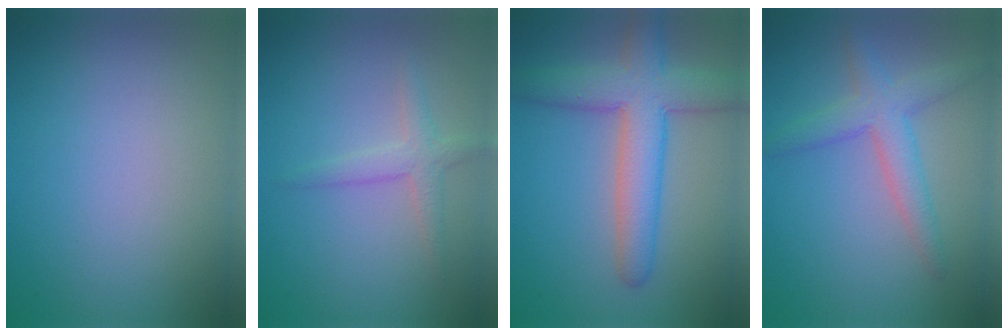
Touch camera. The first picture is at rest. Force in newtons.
{"total": 2.2, "press": 2.2, "slide": 0.1}
{"total": 6.7, "press": 6.7, "slide": 0.3}
{"total": 3.5, "press": 3.4, "slide": 0.3}